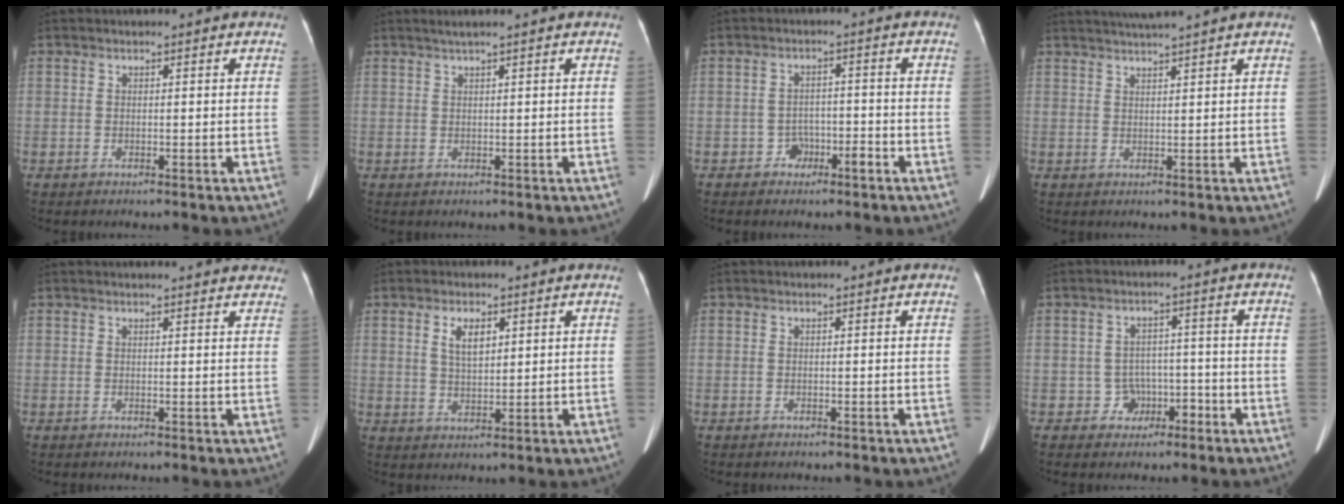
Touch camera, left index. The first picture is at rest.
{"total": 1.3, "force": [0.8, -0.3, 1.0], "torque": [-0.020, 0.001, 0.020]}
{"total": 2.6, "force": [-1.7, 1.7, 0.9], "torque": [-0.007, 0.010, -0.026]}
{"total": 4.2, "force": [3.7, -1.3, 1.7], "torque": [-0.025, 0.015, 0.066]}
{"total": 8.8, "force": [8.3, 1.8, 2.5], "torque": [-0.016, 0.010, 0.074]}
{"total": 3.7, "force": [1.5, 1.7, 2.9], "torque": [-0.061, 0.002, 0.032]}
{"total": 0.0}
{"total": 3.6, "force": [-1.7, 3.1, 0.1], "torque": [0.009, 0.018, -0.022]}